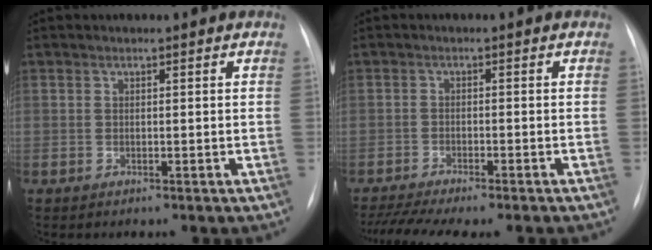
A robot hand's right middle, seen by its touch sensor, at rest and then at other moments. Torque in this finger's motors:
{"motor_torque": [0.72, -0.74, 0.15, 0.08]}